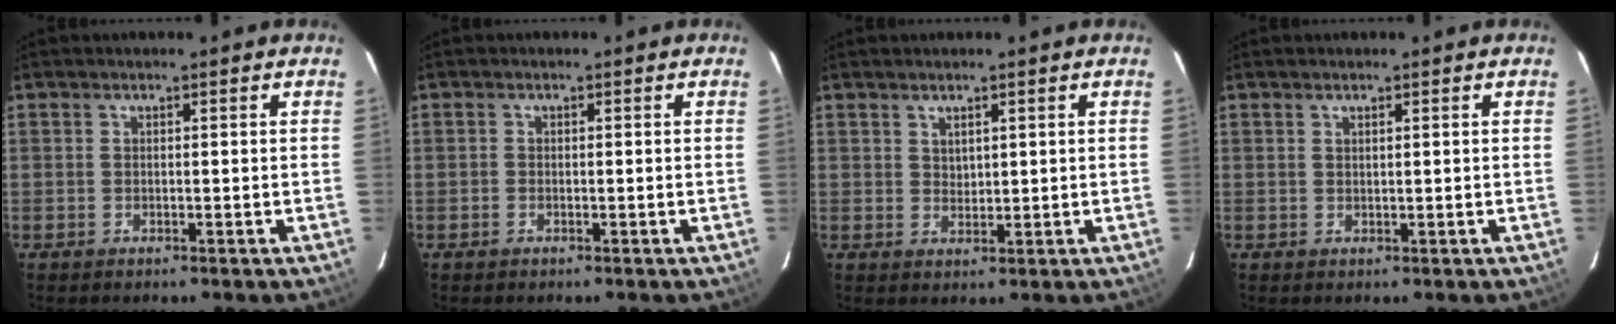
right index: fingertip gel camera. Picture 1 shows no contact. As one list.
[{"total": 0.7, "force": [-0.4, 0.5, 0.1], "torque": [-0.003, 0.000, -0.009]}, {"total": 1.9, "force": [1.4, 1.1, 0.7], "torque": [-0.008, 0.001, 0.027]}, {"total": 0.6, "force": [0.5, 0.1, 0.4], "torque": [-0.006, 0.001, 0.009]}]